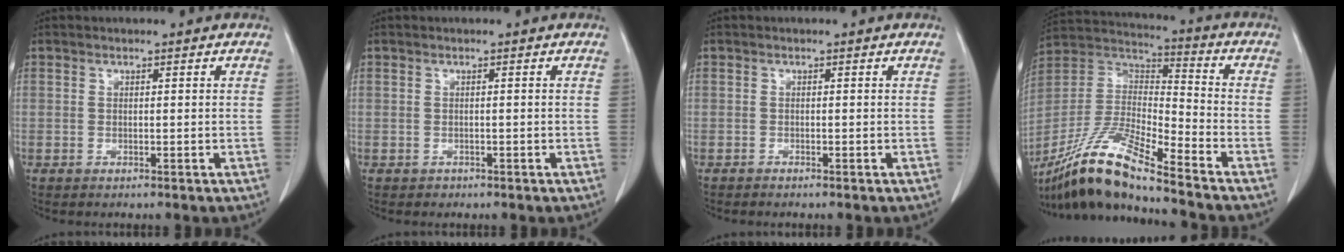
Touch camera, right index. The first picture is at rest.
{"total": 0.6, "force": [-0.4, 0.4, 0.0], "torque": [-0.008, 0.001, -0.006]}
{"total": 0.7, "force": [-0.6, 0.0, 0.2], "torque": [-0.004, -0.001, -0.011]}
{"total": 17.2, "force": [-14.3, 0.1, 9.6], "torque": [-0.203, -0.008, -0.274]}